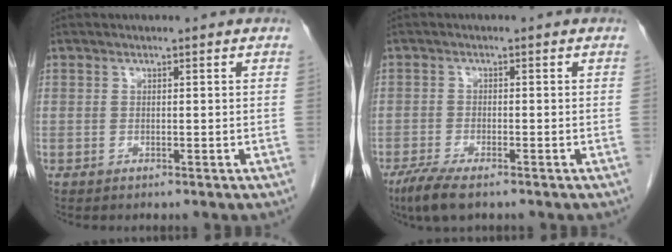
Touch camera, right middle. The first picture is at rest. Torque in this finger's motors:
{"motor_torque": [0.57, -0.37, 0.07, 0.04]}